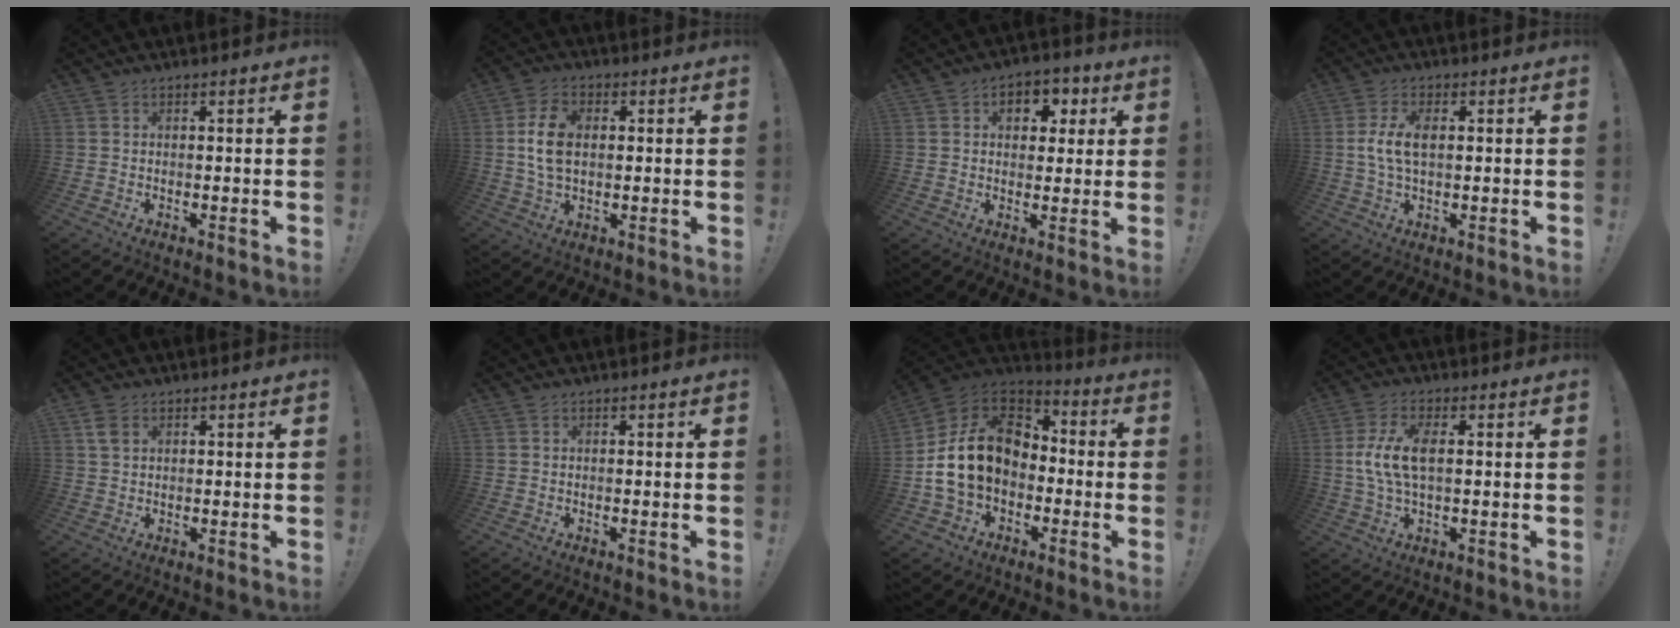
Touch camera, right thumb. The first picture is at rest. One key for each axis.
{"total": 9.7, "fx": 1.0, "fy": 6.2, "fz": 7.4, "tx": -0.134, "ty": -0.001, "tz": 0.016}
{"total": 6.8, "fx": 1.9, "fy": 5.4, "fz": 3.7, "tx": -0.044, "ty": -0.004, "tz": 0.035}
{"total": 7.1, "fx": 0.6, "fy": 3.8, "fz": 6.0, "tx": -0.121, "ty": 0.002, "tz": 0.007}
{"total": 3.3, "fx": 1.6, "fy": 2.0, "fz": 2.1, "tx": -0.029, "ty": -0.003, "tz": 0.029}
{"total": 0.0}
{"total": 18.6, "fx": 1.1, "fy": 13.9, "fz": 12.3, "tx": -0.200, "ty": 0.016, "tz": 0.032}
{"total": 10.1, "fx": 0.8, "fy": 4.8, "fz": 8.9, "tx": -0.172, "ty": -0.005, "tz": 0.016}